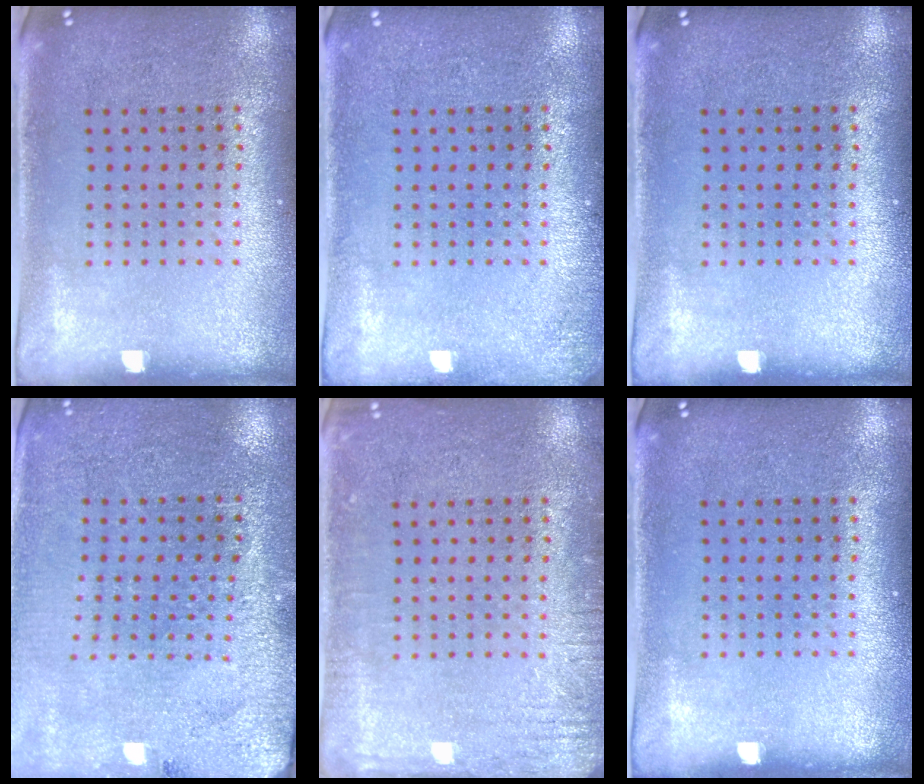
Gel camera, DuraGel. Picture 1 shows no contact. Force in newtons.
{"total": 1.0, "press": 1.0, "slide": 0.3}
{"total": 0.0}
{"total": 2.8, "press": 2.8, "slide": 0.2}
{"total": 2.5, "press": 2.5, "slide": 0.3}
{"total": 0.0}